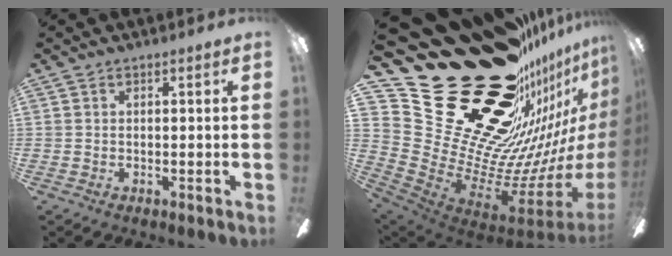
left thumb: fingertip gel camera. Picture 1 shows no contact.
{"total": 39.4, "force": [25.2, 20.0, 22.8], "torque": [-0.251, -0.270, 0.544]}